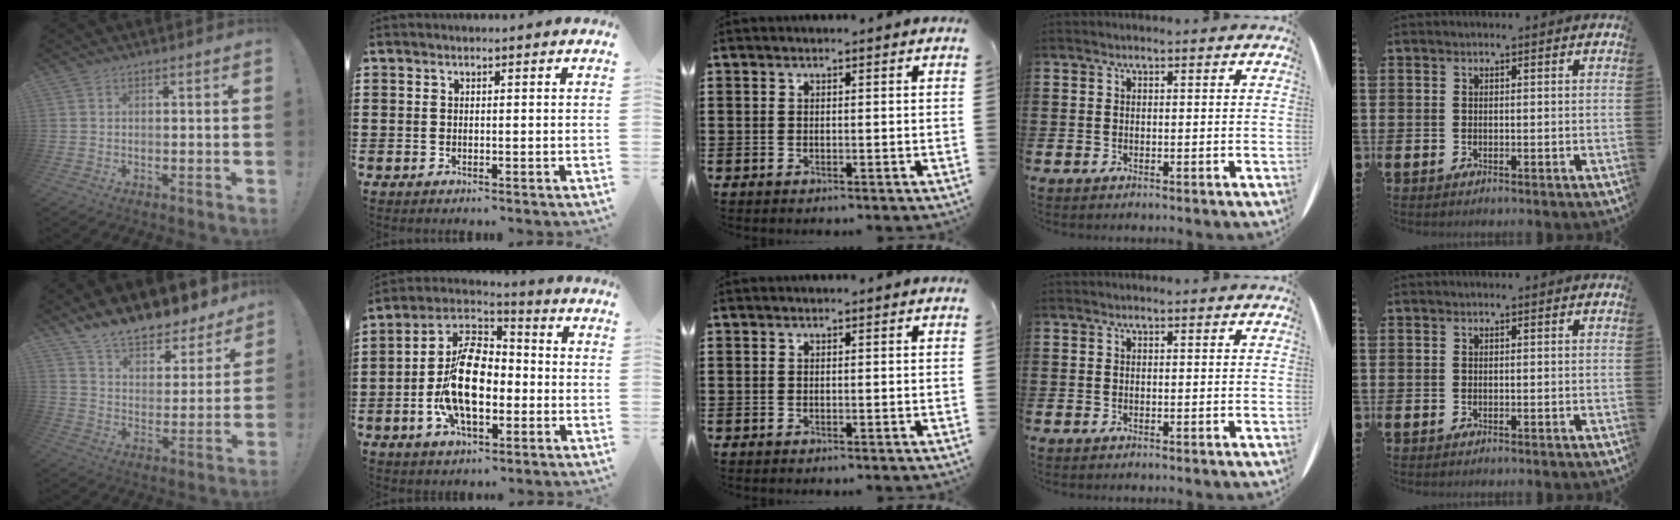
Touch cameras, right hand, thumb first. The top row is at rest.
{"thumb": {"total": 12.1, "force": [11.1, 3.5, 3.5], "torque": [-0.075, -0.094, 0.198]}, "index": {"total": 12.7, "force": [-2.4, 7.0, 10.3], "torque": [-0.234, 0.005, -0.047]}}